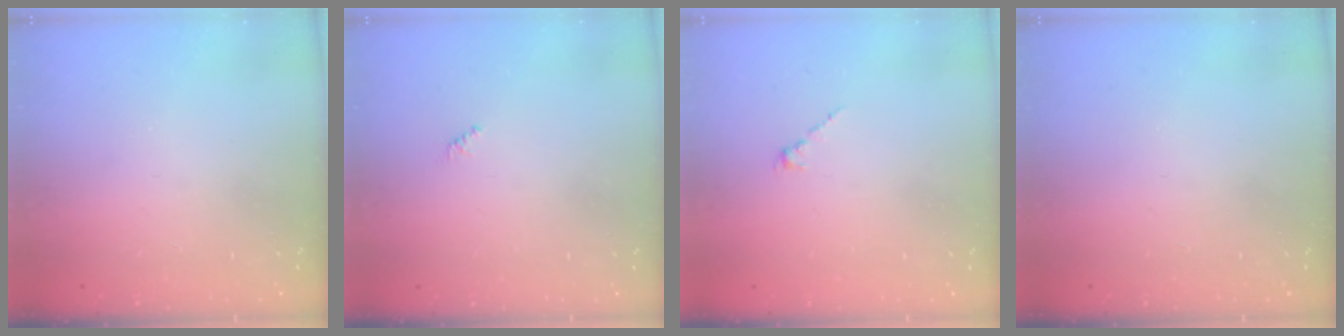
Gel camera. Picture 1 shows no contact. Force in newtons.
{"total": 0.7, "press": 0.7, "slide": 0.3}
{"total": 0.0}
{"total": 0.0}